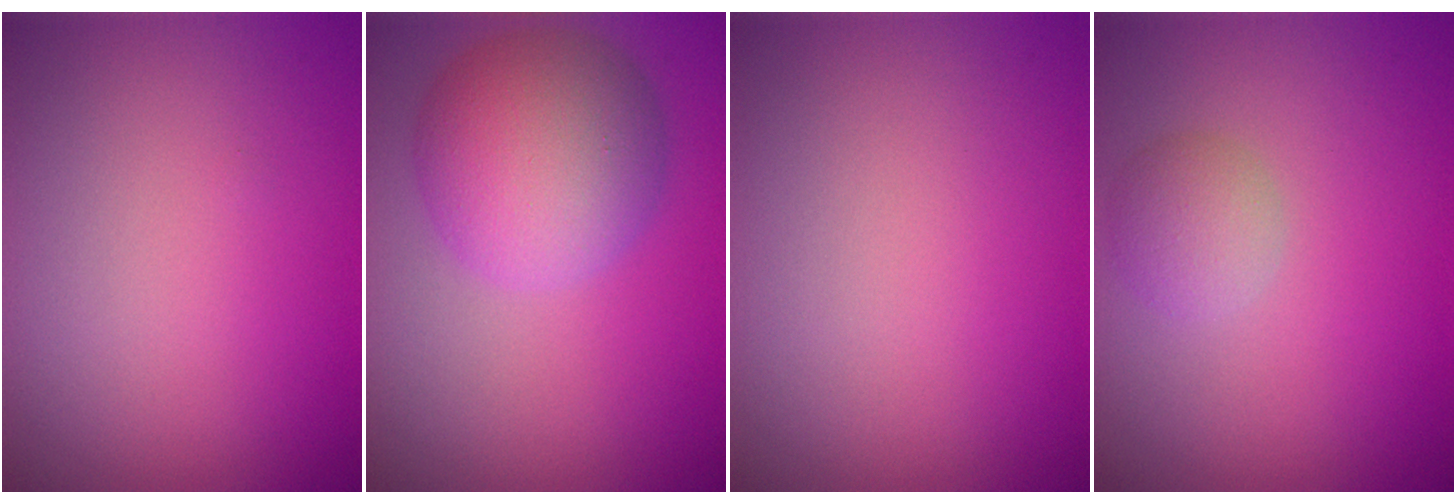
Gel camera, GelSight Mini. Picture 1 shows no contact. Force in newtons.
{"total": 7.3, "press": 7.3, "slide": 0.4}
{"total": 0.0}
{"total": 2.2, "press": 2.2, "slide": 0.1}